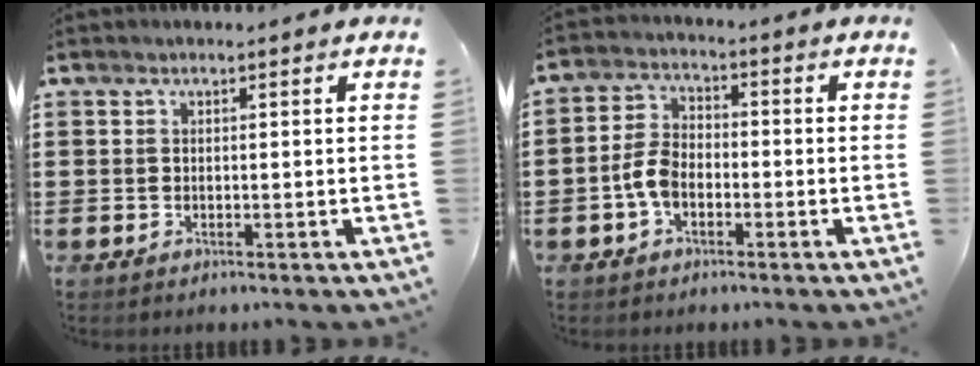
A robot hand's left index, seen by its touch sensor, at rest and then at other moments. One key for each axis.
{"total": 5.1, "fx": -1.8, "fy": 3.1, "fz": 3.6, "tx": -0.099, "ty": 0.001, "tz": -0.043}